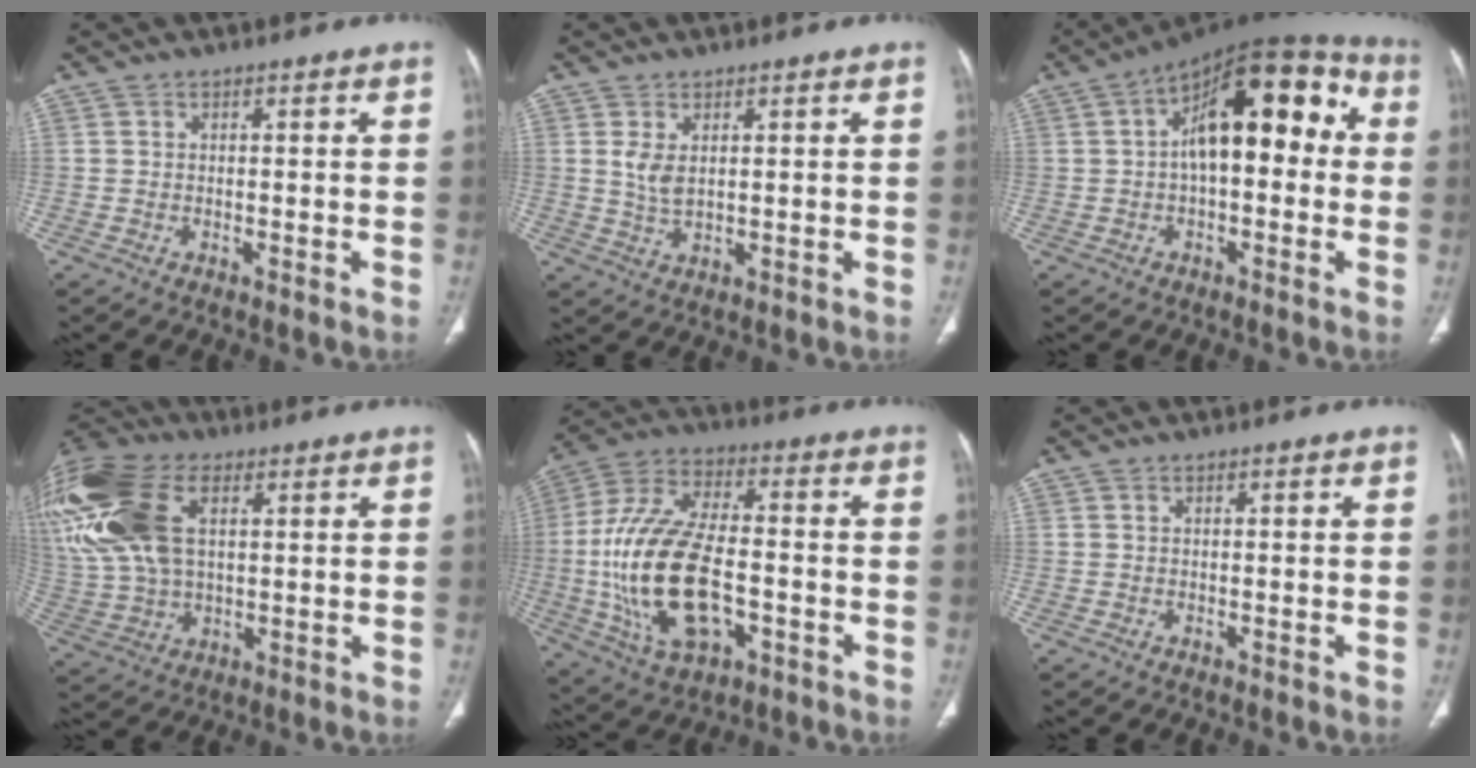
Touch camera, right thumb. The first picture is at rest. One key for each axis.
{"total": 3.6, "fx": 1.1, "fy": 1.7, "fz": 3.0, "tx": -0.061, "ty": -0.012, "tz": 0.030}
{"total": 18.7, "fx": 2.4, "fy": 9.0, "fz": 16.2, "tx": -0.210, "ty": 0.048, "tz": 0.024}
{"total": 25.3, "fx": 8.1, "fy": 15.0, "fz": 18.7, "tx": -0.459, "ty": 0.021, "tz": 0.157}
{"total": 21.7, "fx": -4.0, "fy": 11.2, "fz": 18.2, "tx": -0.370, "ty": 0.015, "tz": -0.061}
{"total": 0.0}